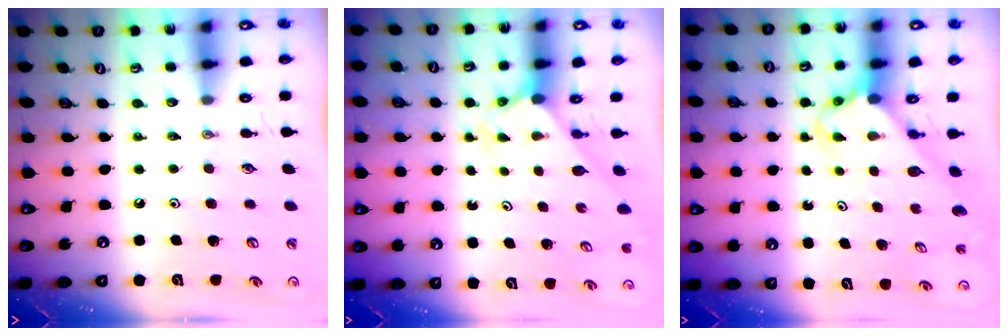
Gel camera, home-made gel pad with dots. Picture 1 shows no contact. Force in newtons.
{"total": 2.0, "press": 2.0, "slide": 0.2}
{"total": 2.5, "press": 2.5, "slide": 0.2}